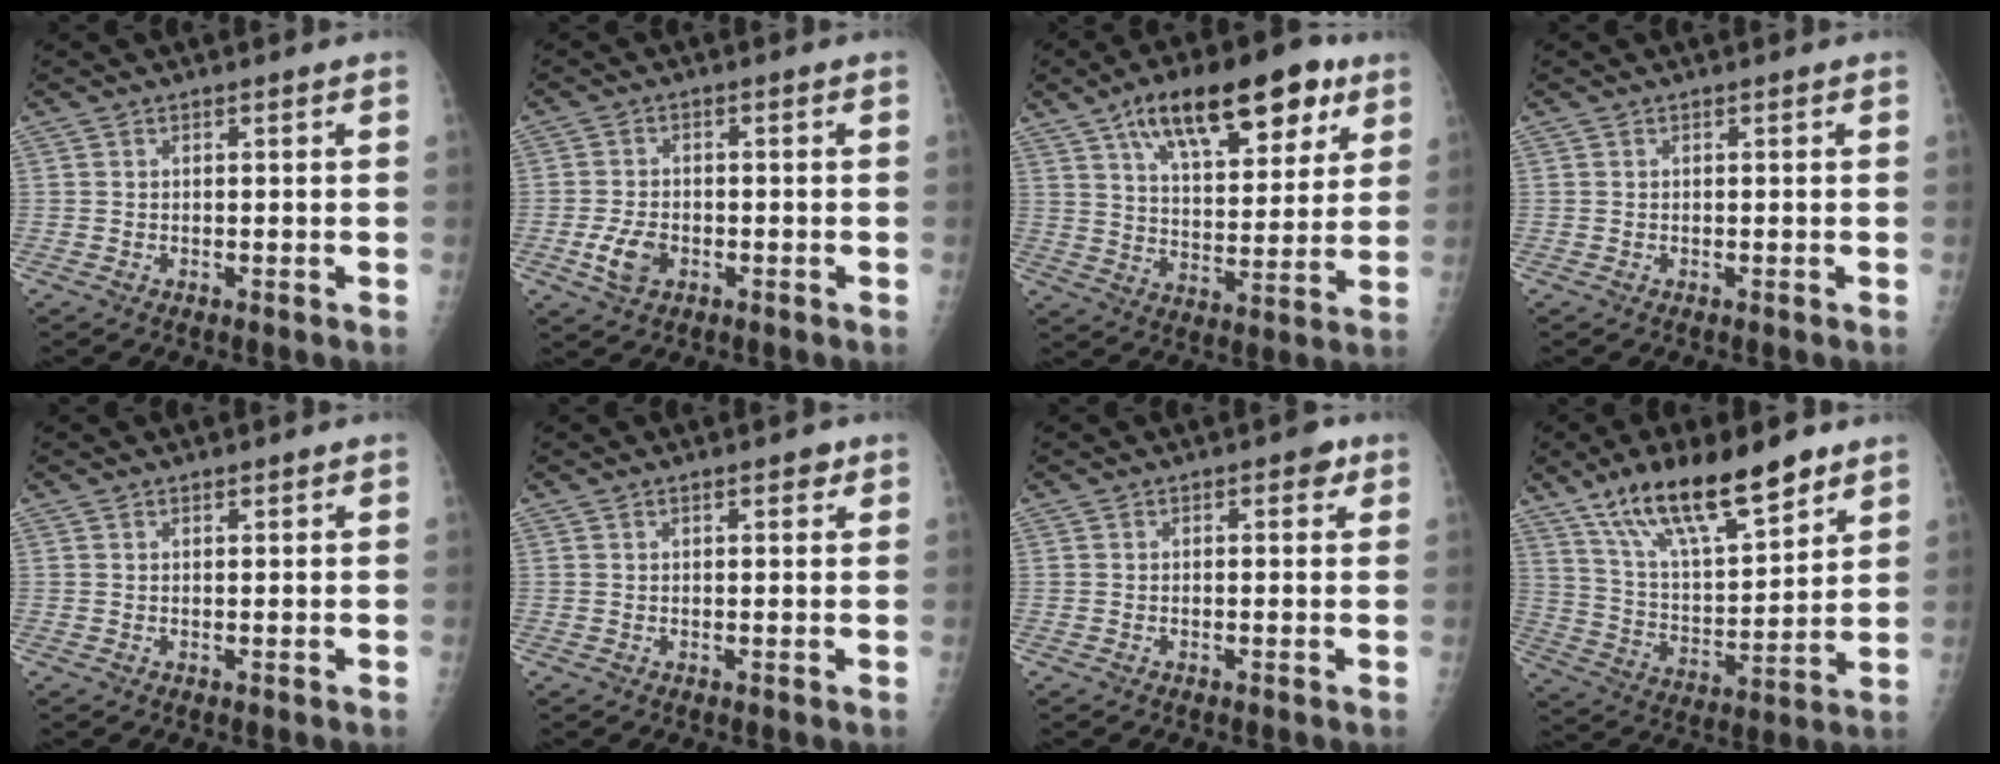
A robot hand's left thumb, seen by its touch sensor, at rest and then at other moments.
{"total": 4.9, "force": [-1.6, 3.2, 3.3], "torque": [-0.063, 0.003, -0.029]}
{"total": 21.2, "force": [11.5, 9.3, 15.2], "torque": [-0.197, -0.022, 0.186]}
{"total": 0.0}
{"total": 0.7, "force": [0.7, 0.3, 0.2], "torque": [-0.004, -0.005, 0.011]}
{"total": 2.1, "force": [1.4, 1.0, 1.3], "torque": [-0.008, -0.005, 0.016]}
{"total": 2.0, "force": [1.0, 1.2, 1.3], "torque": [-0.001, 0.000, 0.007]}
{"total": 19.6, "force": [13.2, 6.4, 13.1], "torque": [-0.197, -0.057, 0.240]}